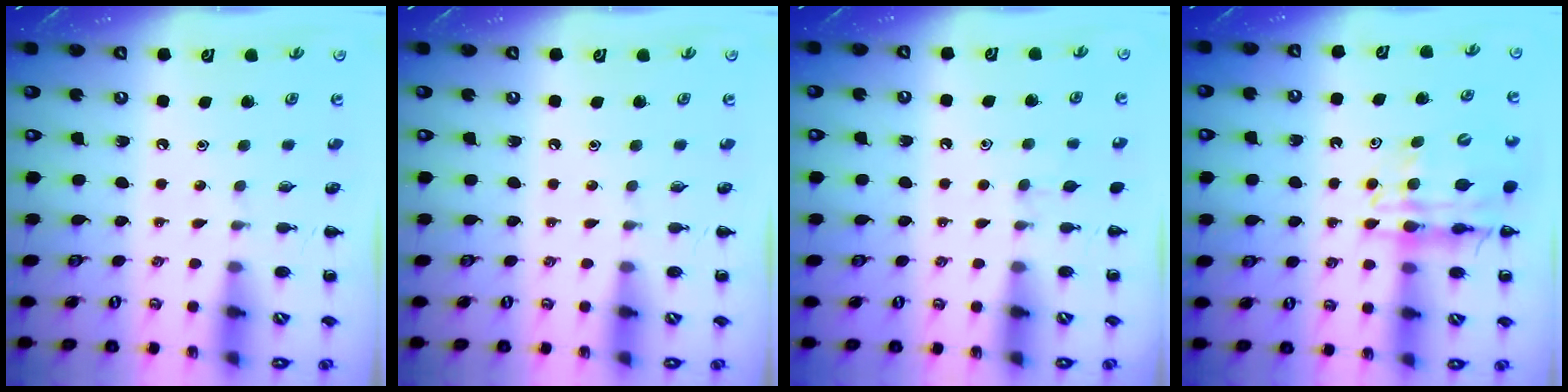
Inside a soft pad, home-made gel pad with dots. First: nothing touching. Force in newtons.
{"total": 0.0}
{"total": 3.7, "press": 3.3, "slide": 1.5}
{"total": 13.7, "press": 13.2, "slide": 3.6}